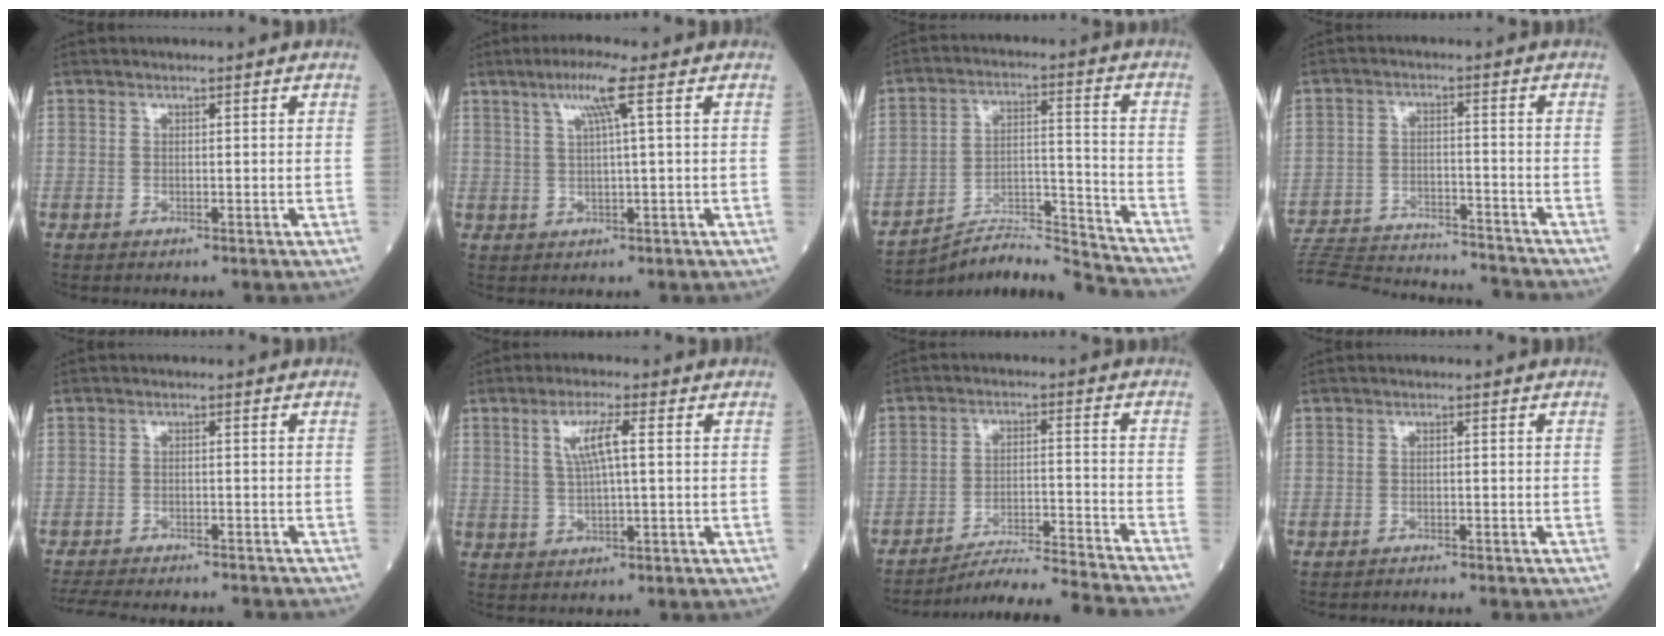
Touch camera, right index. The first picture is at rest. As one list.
[{"total": 5.0, "force": [2.2, -0.9, 4.5], "torque": [-0.089, 0.008, 0.040]}, {"total": 12.8, "force": [-12.5, -2.3, 1.3], "torque": [-0.019, 0.028, -0.217]}, {"total": 20.7, "force": [-19.9, 1.4, 5.7], "torque": [-0.131, -0.019, -0.293]}, {"total": 14.1, "force": [-12.9, 2.6, 5.1], "torque": [-0.108, -0.016, -0.173]}, {"total": 5.1, "force": [1.3, 0.3, 4.9], "torque": [-0.097, 0.004, 0.027]}, {"total": 14.8, "force": [-13.9, -3.1, 4.0], "torque": [-0.042, -0.017, -0.215]}, {"total": 2.6, "force": [-2.4, 0.0, 0.9], "torque": [-0.015, -0.002, -0.030]}]